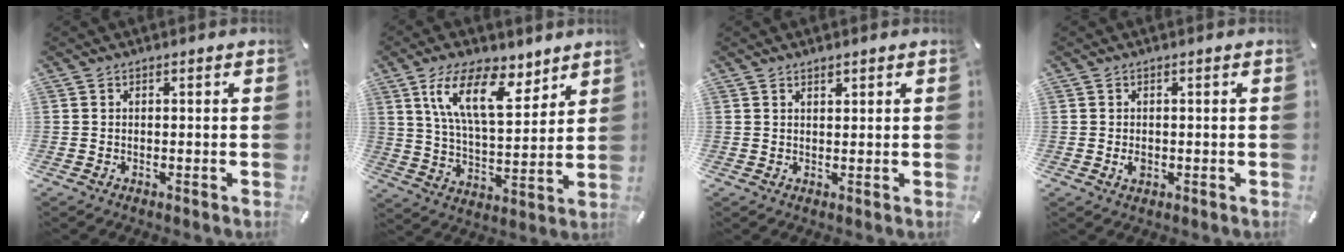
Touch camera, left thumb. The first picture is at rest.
{"total": 15.3, "force": [9.5, 6.8, 9.9], "torque": [-0.193, -0.033, 0.168]}
{"total": 1.2, "force": [1.1, 0.5, 0.3], "torque": [-0.006, 0.000, 0.020]}
{"total": 1.6, "force": [-0.2, 1.2, 1.0], "torque": [-0.029, 0.001, -0.006]}